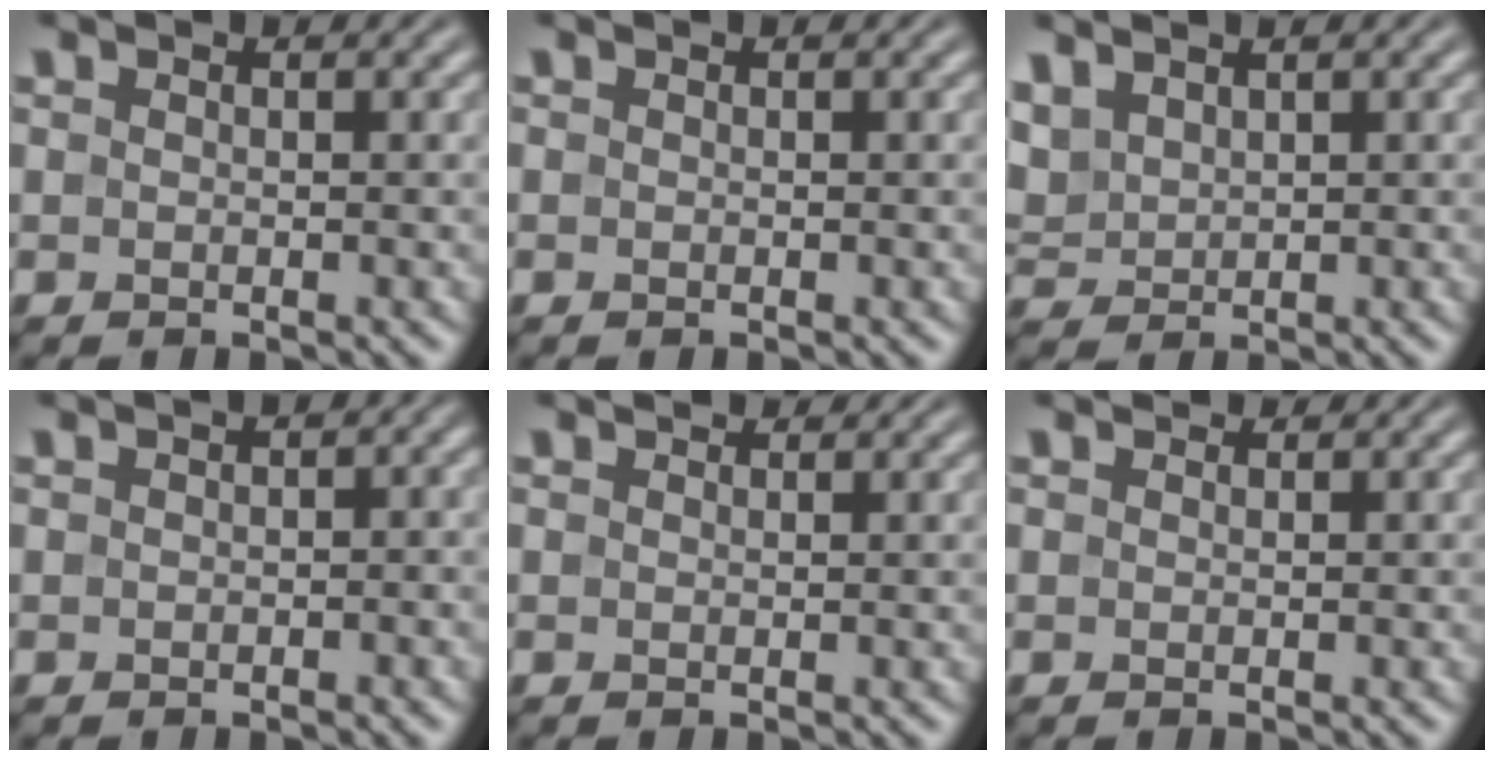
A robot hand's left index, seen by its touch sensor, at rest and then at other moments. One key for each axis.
{"total": 0.0}
{"total": 2.8, "fx": 1.9, "fy": 1.6, "fz": 1.4, "tx": -0.041, "ty": 0.009, "tz": 0.043}
{"total": 2.4, "fx": 0.5, "fy": 1.1, "fz": 2.1, "tx": -0.019, "ty": 0.010, "tz": 0.006}
{"total": 1.1, "fx": 1.0, "fy": 0.4, "fz": 0.3, "tx": -0.010, "ty": -0.001, "tz": 0.012}
{"total": 1.2, "fx": 1.1, "fy": 0.4, "fz": 0.3, "tx": -0.011, "ty": -0.001, "tz": 0.009}